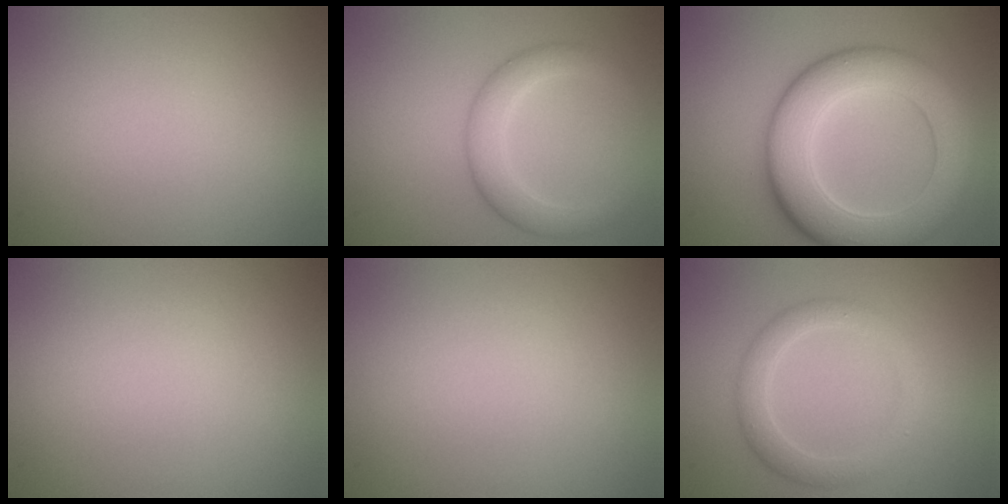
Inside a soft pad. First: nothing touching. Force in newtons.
{"total": 3.4, "press": 3.4, "slide": 0.1}
{"total": 9.1, "press": 9.1, "slide": 0.3}
{"total": 0.0}
{"total": 0.0}
{"total": 2.8, "press": 2.8, "slide": 0.1}